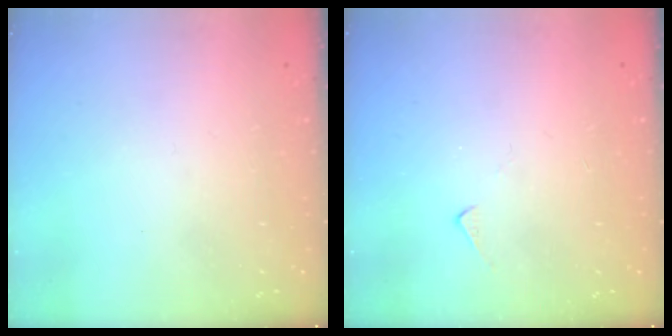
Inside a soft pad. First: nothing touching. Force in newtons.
{"total": 4.4, "press": 4.4, "slide": 0.6}